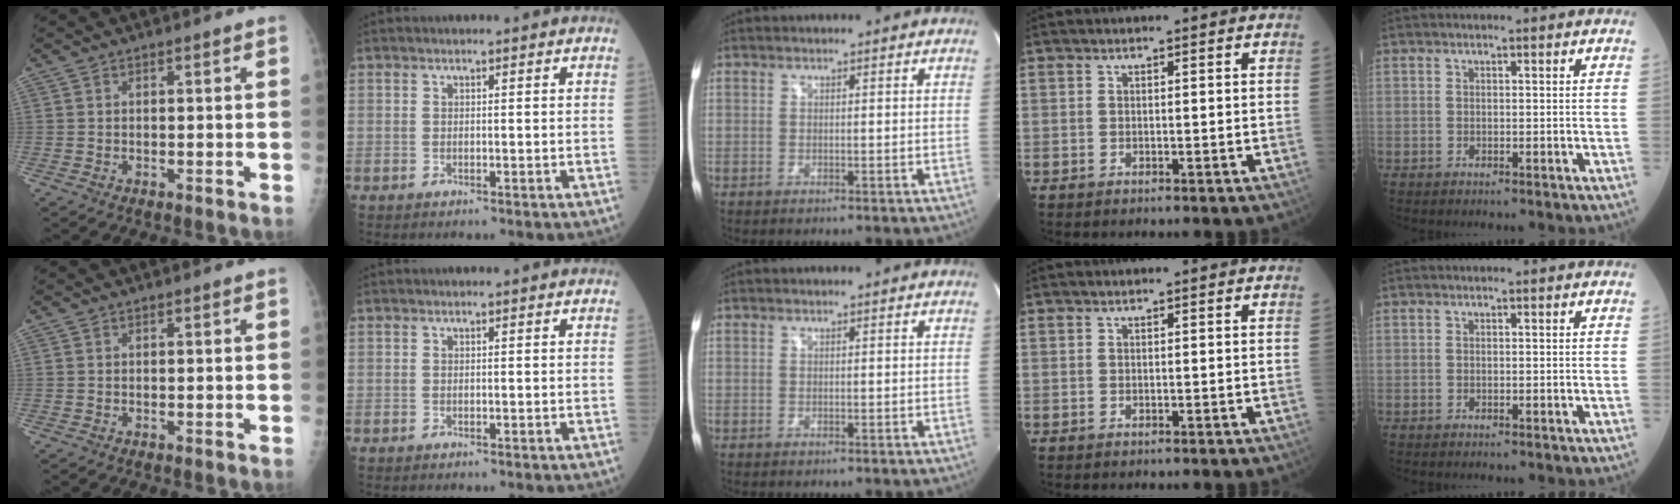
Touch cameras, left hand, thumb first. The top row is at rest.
{}